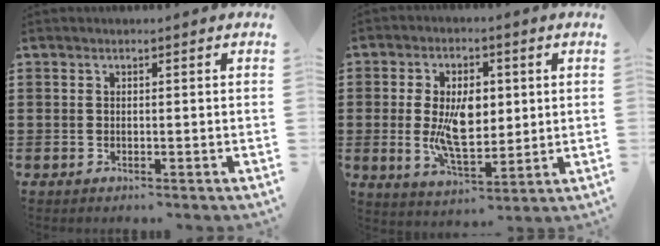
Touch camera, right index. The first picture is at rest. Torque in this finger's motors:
{"motor_torque": [2.14, 0.00, 0.32, 0.06]}